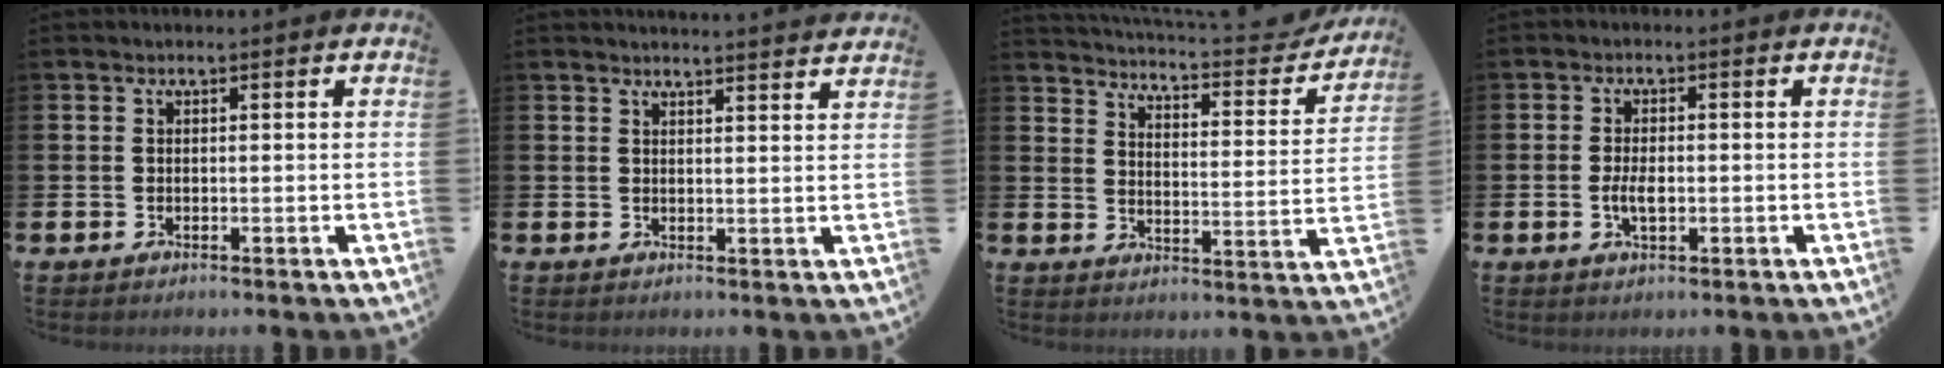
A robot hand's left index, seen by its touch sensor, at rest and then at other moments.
{"total": 2.9, "force": [2.8, -0.5, -0.2], "torque": [0.007, -0.024, 0.049]}
{"total": 4.4, "force": [4.3, 0.2, 0.9], "torque": [-0.037, -0.045, 0.065]}
{"total": 2.8, "force": [-0.5, 1.4, 2.4], "torque": [-0.037, 0.000, -0.011]}